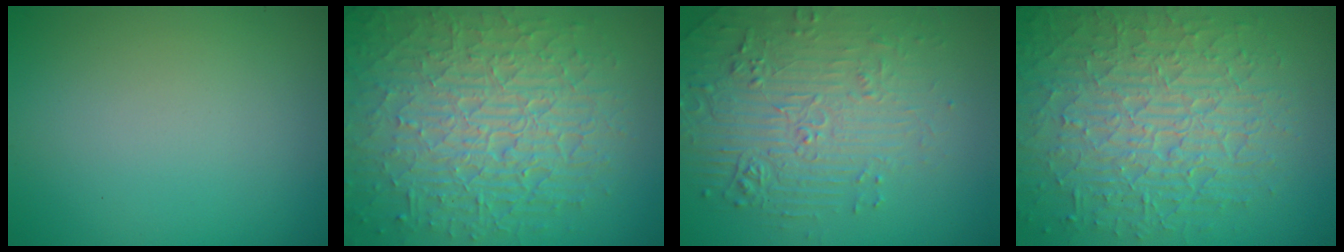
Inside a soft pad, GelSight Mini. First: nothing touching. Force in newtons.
{"total": 10.4, "press": 6.7, "slide": 8.0}
{"total": 4.4, "press": 4.1, "slide": 1.7}
{"total": 8.8, "press": 6.2, "slide": 6.2}